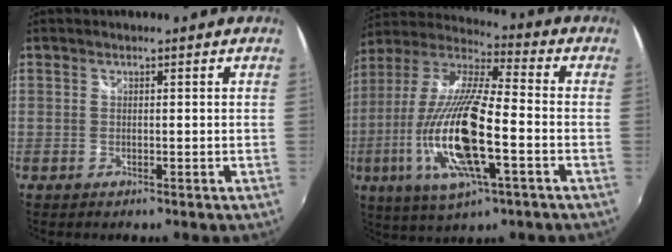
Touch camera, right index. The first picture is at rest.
{"total": 21.9, "force": [-6.4, 5.5, 20.2], "torque": [-0.400, -0.032, -0.120]}